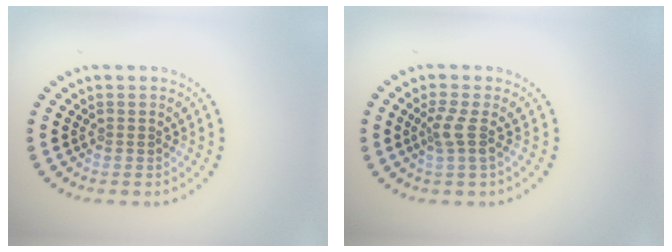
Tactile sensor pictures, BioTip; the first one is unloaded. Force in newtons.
{"total": 1.9, "press": 1.4, "slide": 1.3}